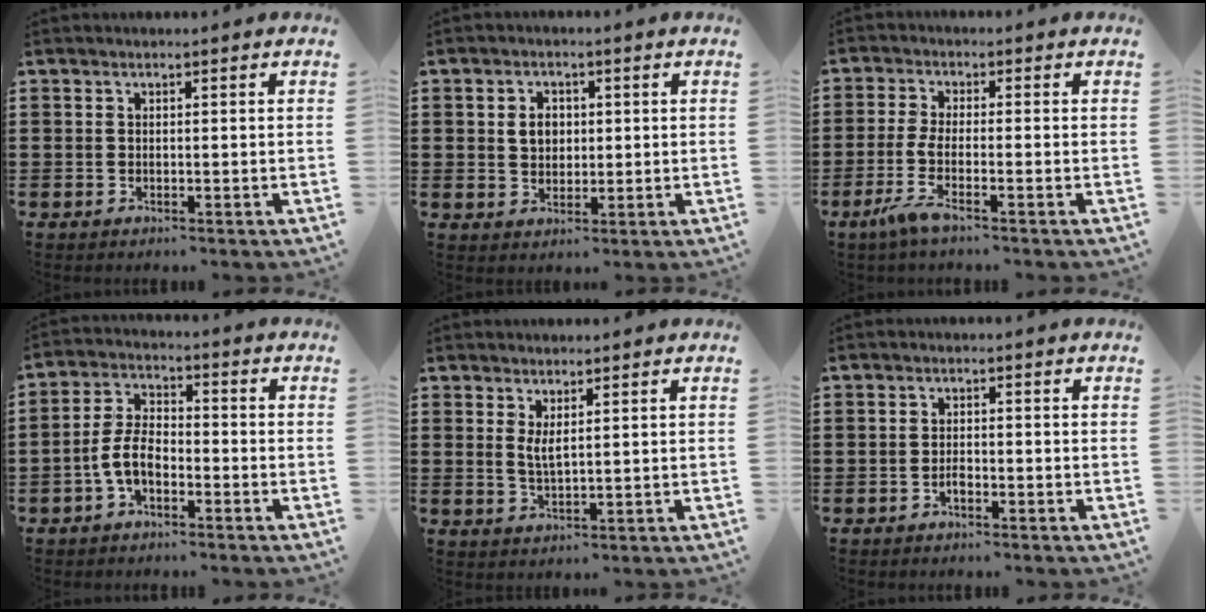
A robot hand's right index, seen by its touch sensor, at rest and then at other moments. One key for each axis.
{"total": 3.4, "fx": 0.6, "fy": 2.7, "fz": 2.0, "tx": -0.047, "ty": 0.012, "tz": 0.008}
{"total": 4.3, "fx": -2.2, "fy": 0.7, "fz": 3.6, "tx": -0.091, "ty": -0.012, "tz": -0.050}
{"total": 6.0, "fx": -2.5, "fy": 3.1, "fz": 4.6, "tx": -0.114, "ty": 0.002, "tz": -0.055}
{"total": 2.6, "fx": 1.3, "fy": 0.7, "fz": 2.1, "tx": -0.044, "ty": 0.002, "tz": 0.024}
{"total": 1.4, "fx": -0.9, "fy": 0.7, "fz": 0.8, "tx": -0.019, "ty": -0.002, "tz": -0.016}